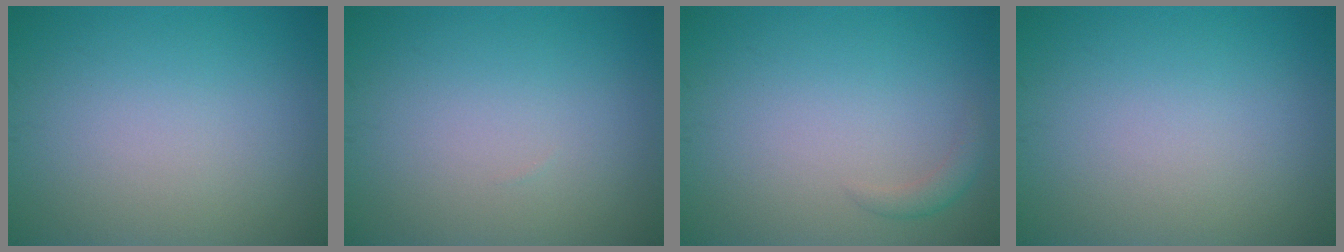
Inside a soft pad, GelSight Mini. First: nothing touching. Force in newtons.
{"total": 0.0}
{"total": 1.1, "press": 1.1, "slide": 0.1}
{"total": 0.0}